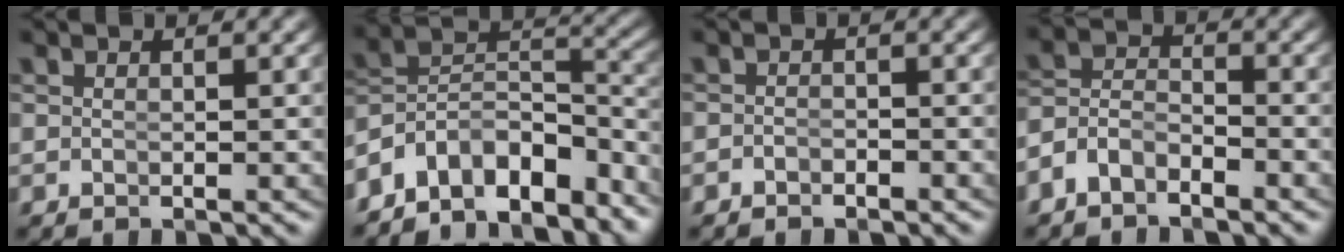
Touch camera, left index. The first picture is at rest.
{"total": 13.2, "force": [-6.5, 9.6, 6.4], "torque": [-0.129, -0.056, -0.099]}
{"total": 1.3, "force": [-1.3, 0.2, -0.1], "torque": [0.000, -0.013, -0.017]}
{"total": 4.7, "force": [-2.7, 3.5, 1.5], "torque": [-0.041, -0.020, -0.047]}